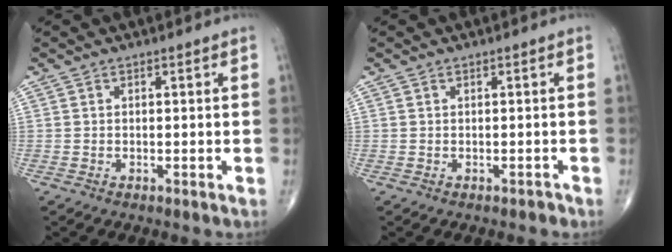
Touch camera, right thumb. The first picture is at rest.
{"total": 0.6, "force": [-0.3, 0.4, 0.3], "torque": [0.001, 0.003, -0.005]}